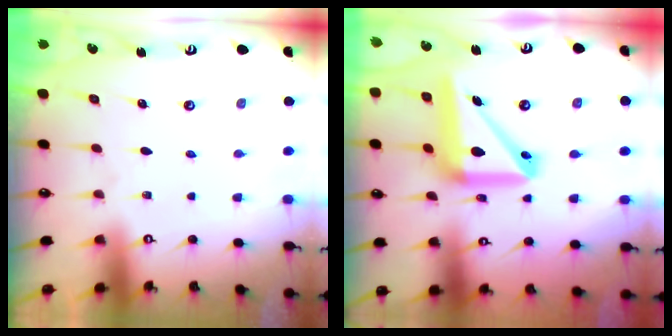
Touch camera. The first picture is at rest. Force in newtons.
{"total": 16.6, "press": 16.4, "slide": 2.4}